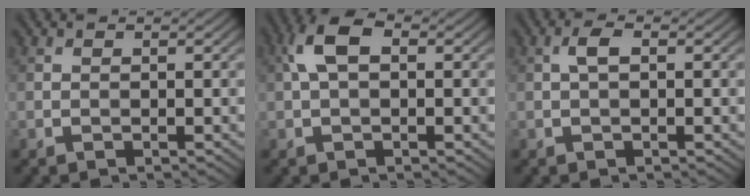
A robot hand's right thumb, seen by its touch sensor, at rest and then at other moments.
{"total": 4.8, "force": [0.9, 2.5, 4.0], "torque": [-0.091, 0.013, 0.013]}
{"total": 1.8, "force": [0.1, 0.7, 1.7], "torque": [-0.036, 0.009, 0.000]}